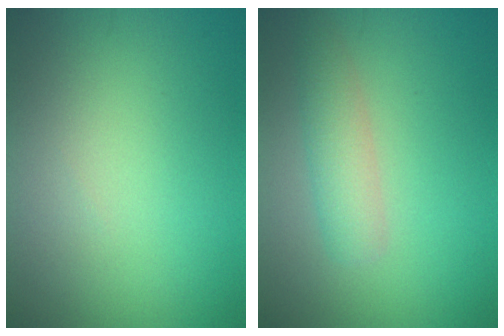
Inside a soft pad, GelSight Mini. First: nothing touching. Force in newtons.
{"total": 2.6, "press": 2.6, "slide": 0.2}